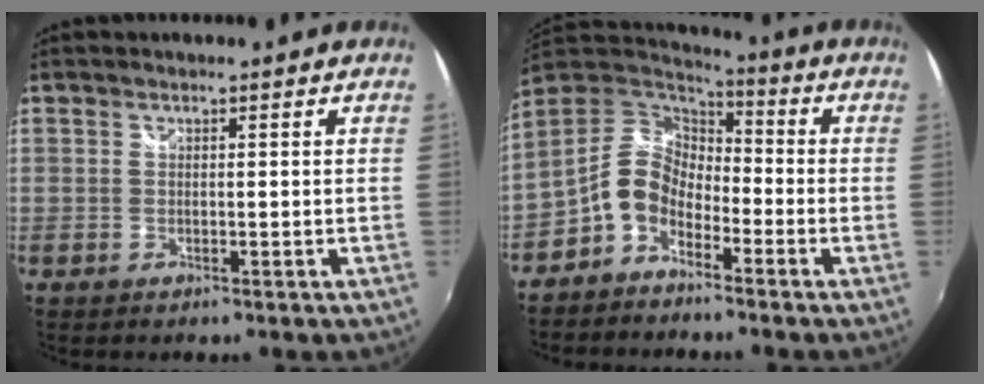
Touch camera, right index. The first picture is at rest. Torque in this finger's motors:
{"motor_torque": [-0.11, 0.11, -0.39, -0.21]}